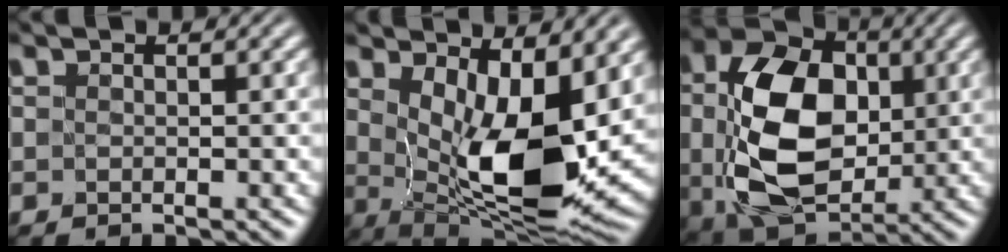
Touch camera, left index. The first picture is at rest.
{"total": 11.6, "force": [1.8, 5.4, 10.1], "torque": [-0.159, -0.033, 0.042]}
{"total": 11.7, "force": [0.6, 7.9, 8.6], "torque": [-0.180, -0.005, 0.017]}